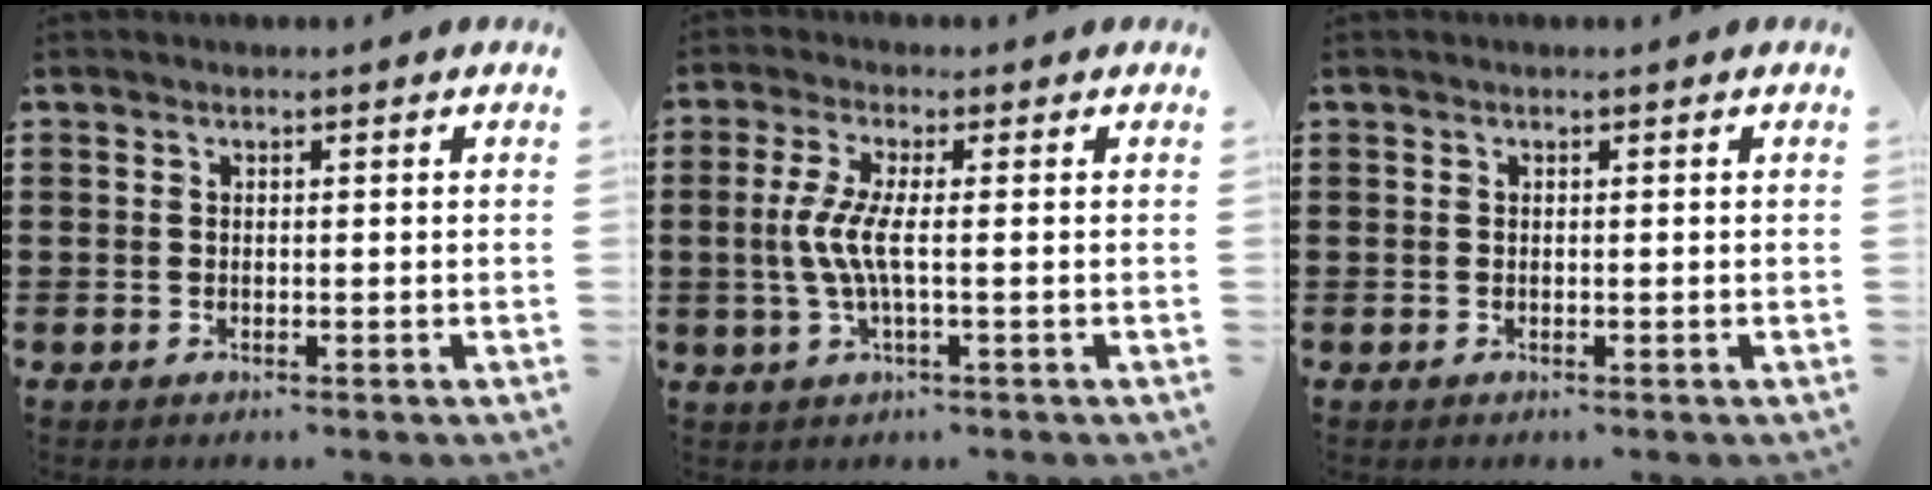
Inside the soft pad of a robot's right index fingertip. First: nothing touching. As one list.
[{"total": 5.2, "force": [-0.5, 0.6, 5.2], "torque": [-0.124, -0.013, -0.021]}, {"total": 0.0}]